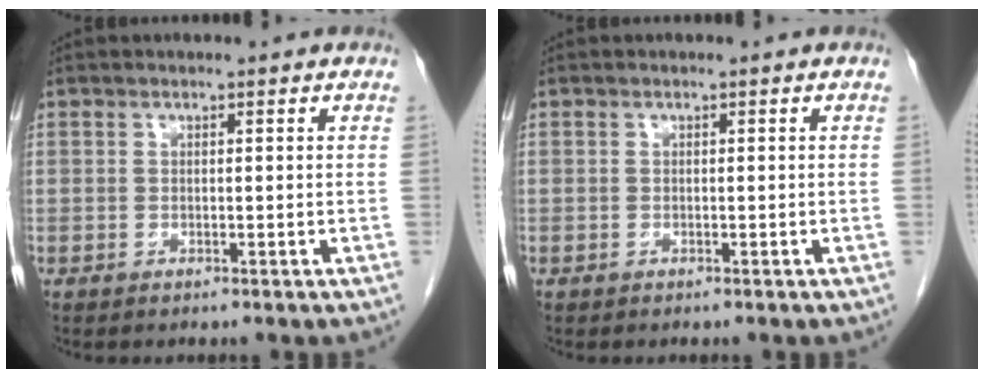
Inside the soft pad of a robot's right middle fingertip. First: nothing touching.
{"total": 0.0}